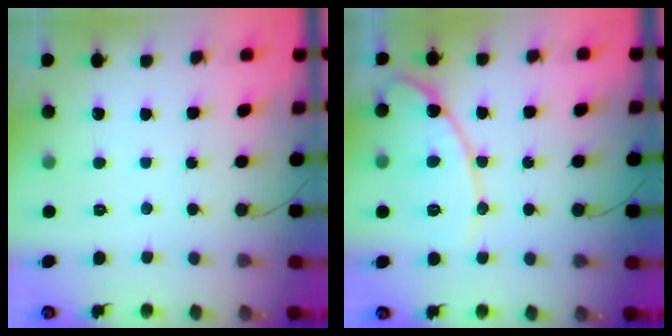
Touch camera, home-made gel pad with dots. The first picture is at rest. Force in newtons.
{"total": 13.2, "press": 13.1, "slide": 0.9}